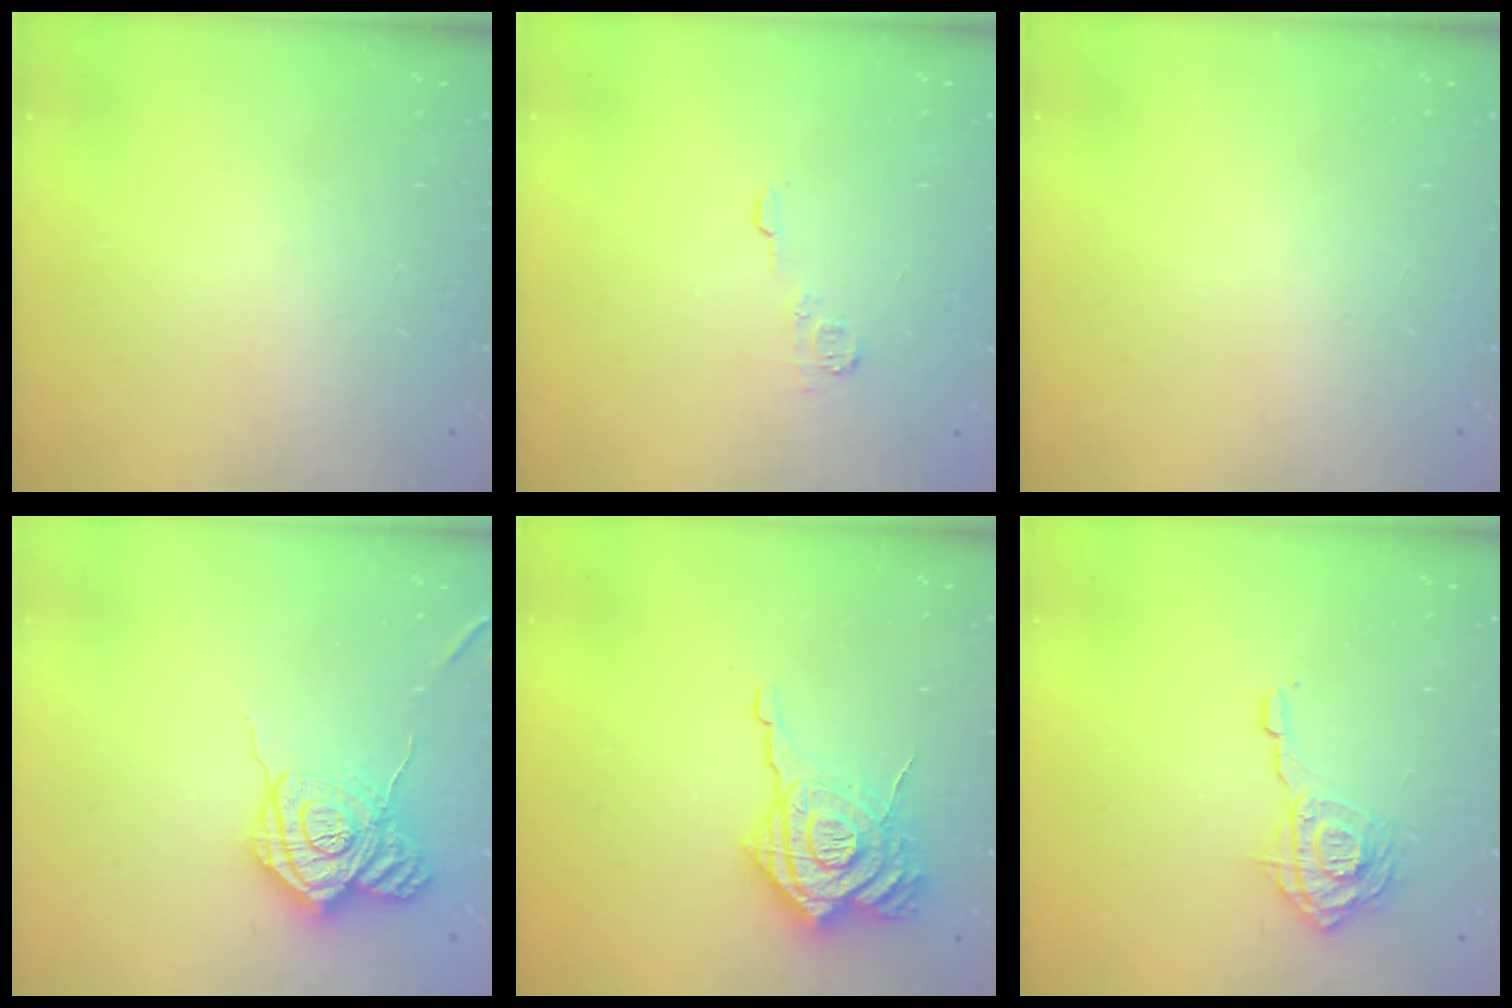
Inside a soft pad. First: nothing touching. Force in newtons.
{"total": 5.6, "press": 5.6, "slide": 0.7}
{"total": 0.0}
{"total": 17.0, "press": 17.0, "slide": 0.9}
{"total": 19.3, "press": 19.2, "slide": 2.0}
{"total": 11.2, "press": 11.1, "slide": 0.9}